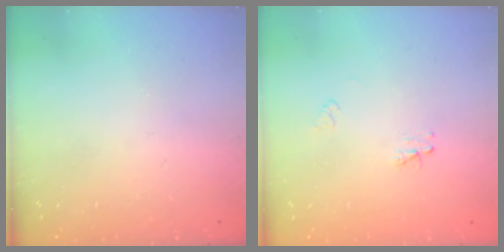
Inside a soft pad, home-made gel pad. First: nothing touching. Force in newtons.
{"total": 2.3, "press": 2.3, "slide": 0.3}